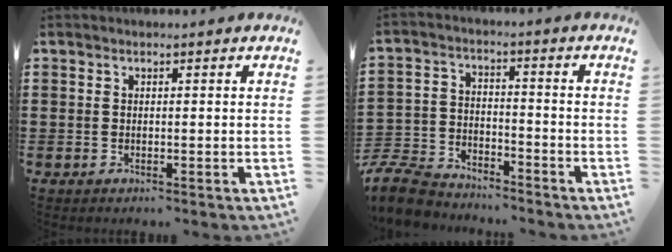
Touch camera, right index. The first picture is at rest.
{"total": 8.0, "force": [-7.6, 2.0, 1.7], "torque": [-0.050, 0.017, -0.153]}